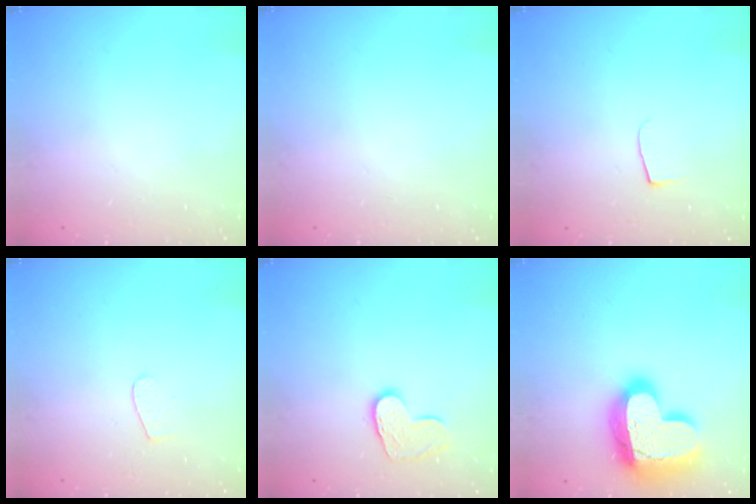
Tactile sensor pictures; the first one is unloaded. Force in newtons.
{"total": 0.0}
{"total": 4.2, "press": 4.1, "slide": 0.5}
{"total": 3.7, "press": 3.7, "slide": 0.3}
{"total": 9.5, "press": 9.5, "slide": 0.7}
{"total": 23.3, "press": 23.2, "slide": 1.9}